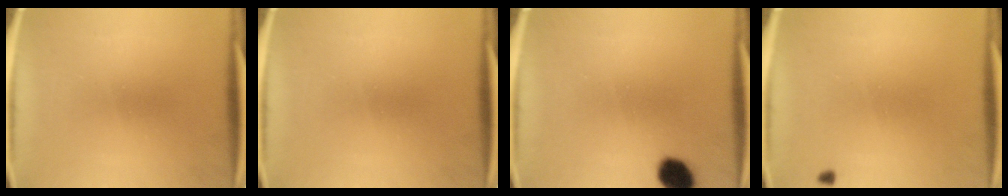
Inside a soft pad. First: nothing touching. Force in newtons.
{"total": 0.0}
{"total": 6.4}
{"total": 0.6}